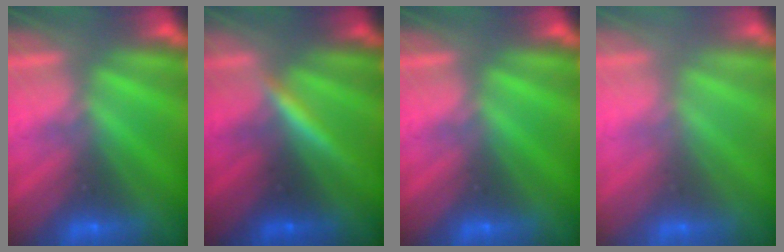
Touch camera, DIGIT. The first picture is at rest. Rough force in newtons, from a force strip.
{"total": 3.4}
{"total": 0.0}
{"total": 2.7}